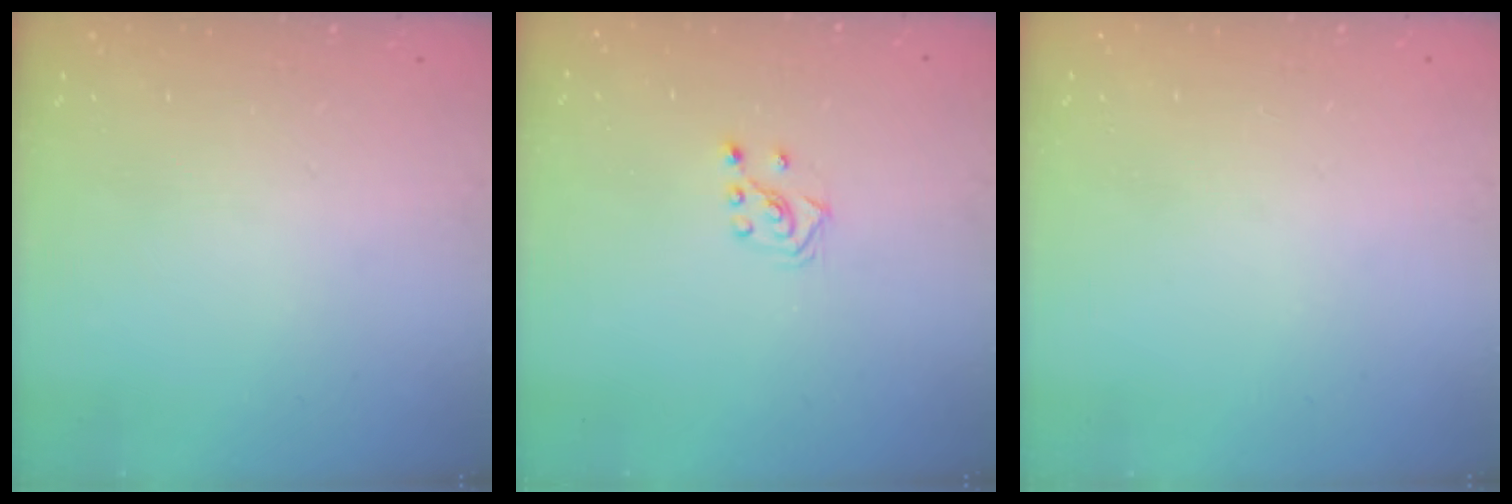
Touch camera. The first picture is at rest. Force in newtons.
{"total": 3.5, "press": 3.4, "slide": 0.9}
{"total": 0.0}